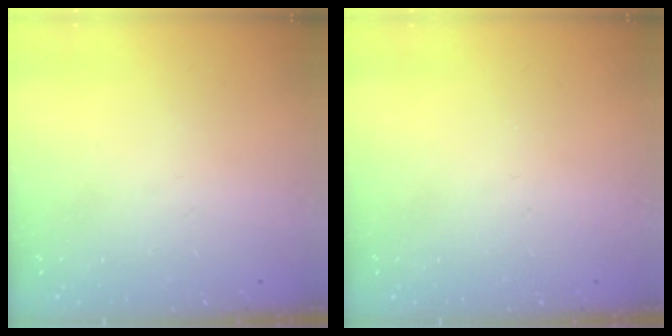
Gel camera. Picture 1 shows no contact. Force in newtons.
{"total": 0.0}